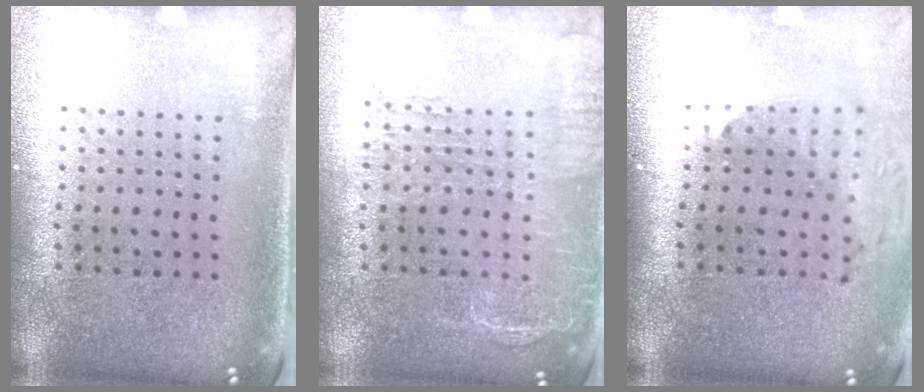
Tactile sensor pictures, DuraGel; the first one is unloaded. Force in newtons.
{"total": 1.7, "press": 1.4, "slide": 0.8}
{"total": 1.9, "press": 1.4, "slide": 1.3}